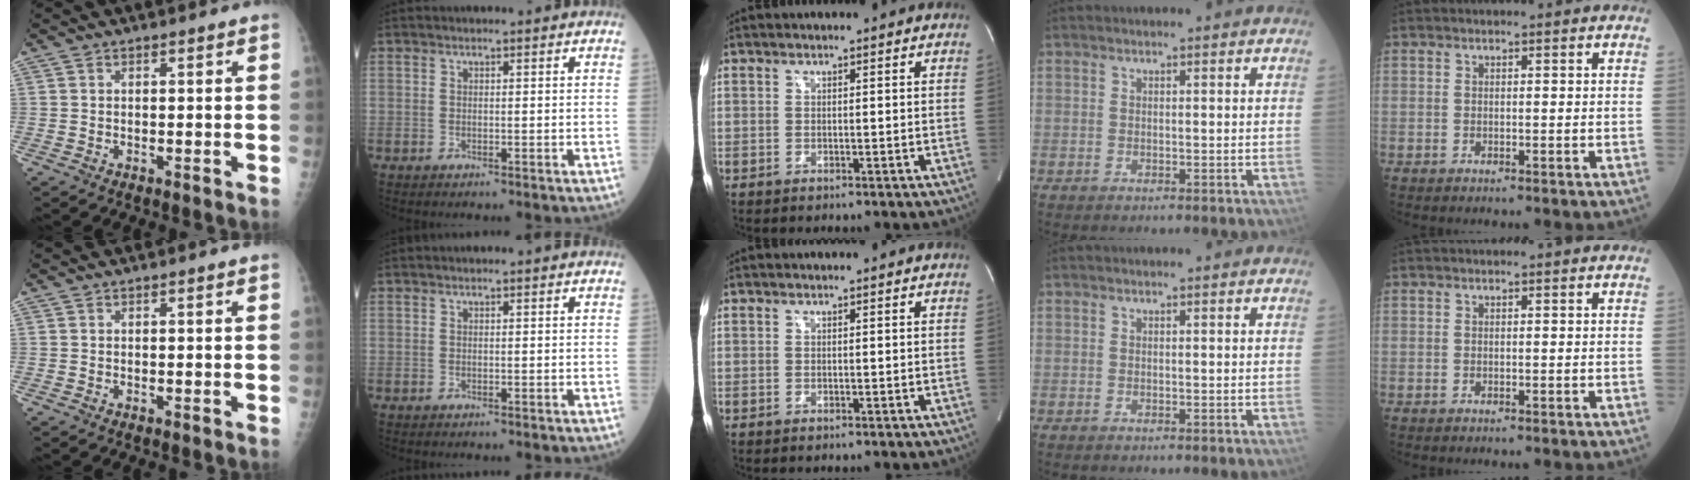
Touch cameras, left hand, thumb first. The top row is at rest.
{}